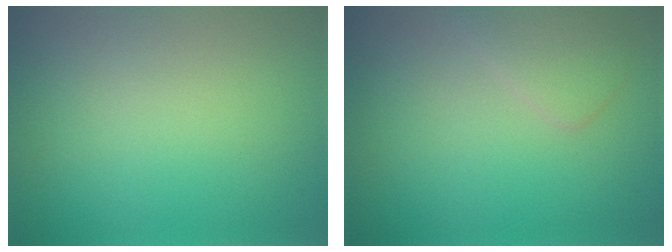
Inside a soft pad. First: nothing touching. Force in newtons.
{"total": 1.9, "press": 1.9, "slide": 0.0}